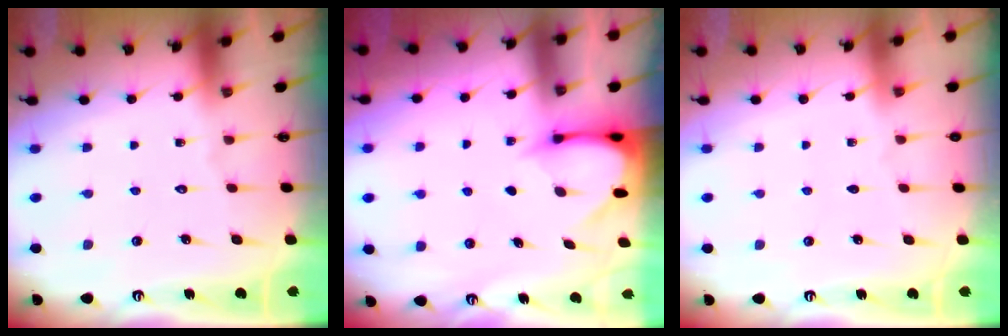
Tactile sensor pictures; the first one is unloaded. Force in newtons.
{"total": 3.3, "press": 3.3, "slide": 0.3}
{"total": 0.5, "press": 0.2, "slide": 0.5}